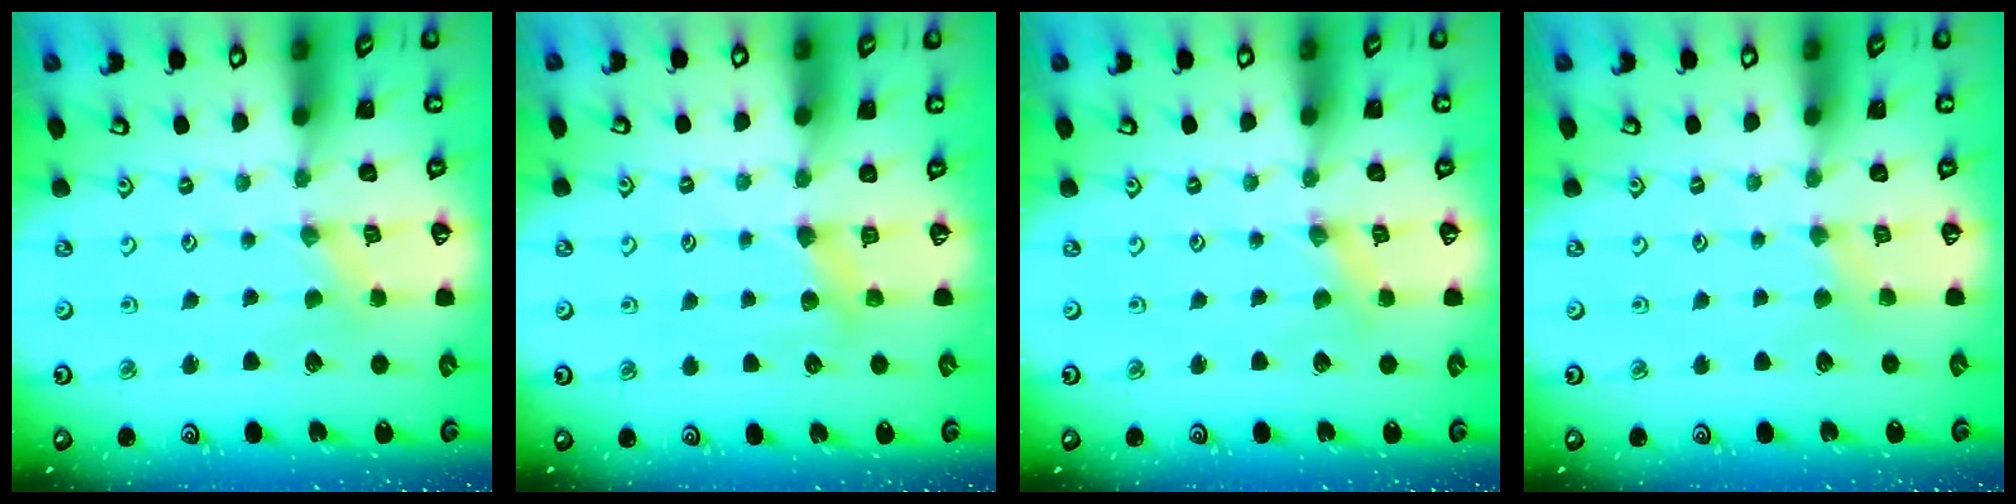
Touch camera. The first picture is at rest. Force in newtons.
{"total": 3.6, "press": 3.6, "slide": 0.5}
{"total": 1.0, "press": 1.0, "slide": 0.2}
{"total": 3.0, "press": 3.0, "slide": 0.5}